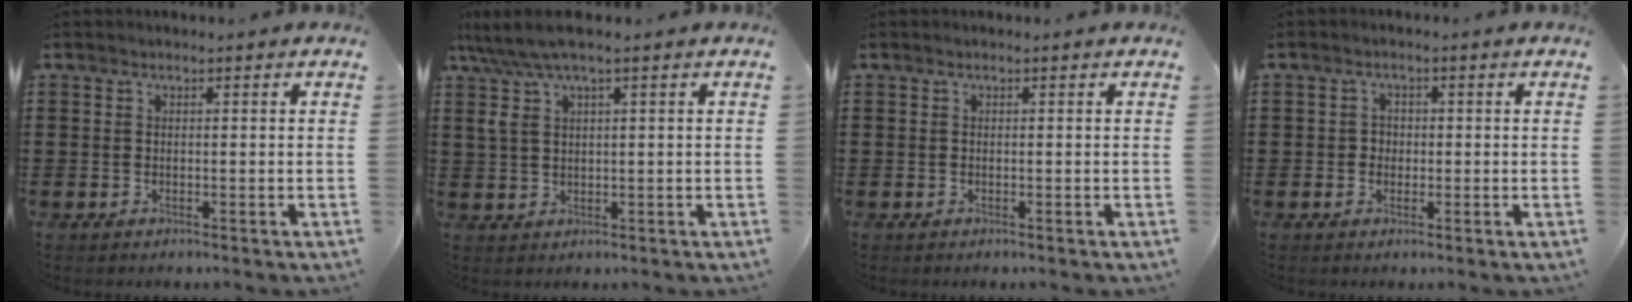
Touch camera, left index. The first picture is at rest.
{"total": 4.6, "force": [2.4, 1.3, 3.8], "torque": [-0.087, 0.004, 0.040]}
{"total": 0.0}
{"total": 1.6, "force": [-0.1, 1.5, 0.5], "torque": [-0.015, 0.006, -0.005]}